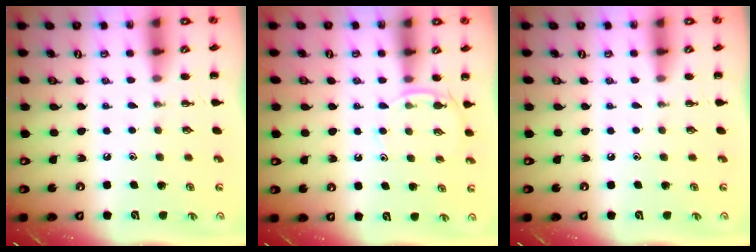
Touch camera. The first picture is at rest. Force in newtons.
{"total": 4.9, "press": 4.8, "slide": 1.2}
{"total": 0.0}